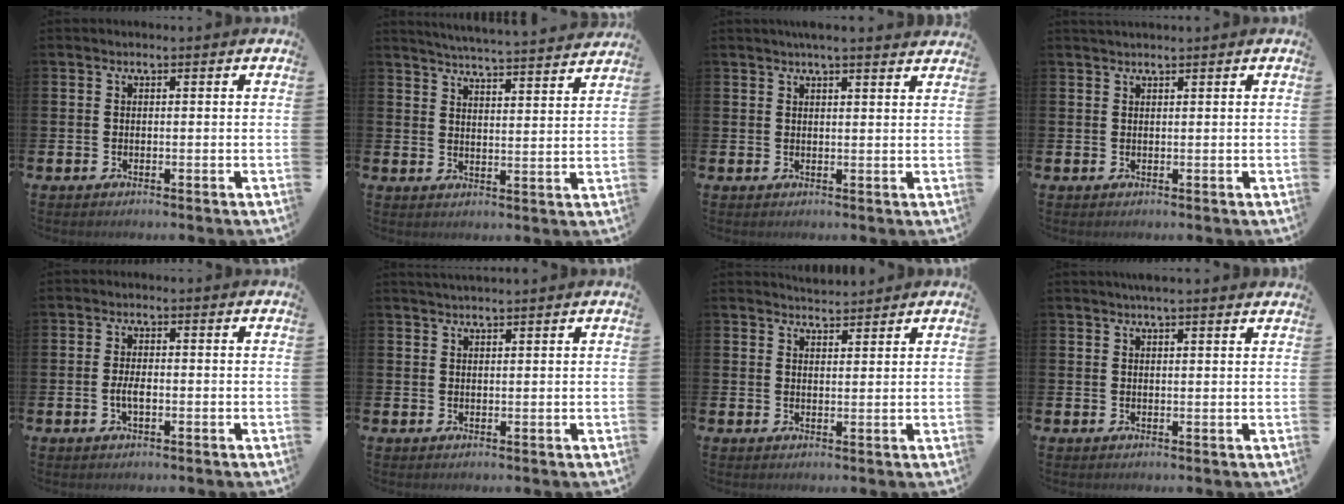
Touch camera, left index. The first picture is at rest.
{"total": 5.3, "force": [5.2, -0.5, 0.5], "torque": [-0.022, -0.041, 0.090]}
{"total": 3.0, "force": [2.9, -0.1, 0.7], "torque": [-0.014, -0.011, 0.051]}
{"total": 0.9, "force": [0.9, -0.1, 0.1], "torque": [0.000, -0.001, 0.016]}
{"total": 2.3, "force": [-0.5, 1.0, 2.0], "torque": [-0.034, 0.000, -0.010]}
{"total": 1.6, "force": [1.6, -0.1, 0.3], "torque": [-0.004, -0.004, 0.029]}
{"total": 3.6, "force": [3.6, 0.4, -0.2], "torque": [0.009, -0.022, 0.063]}
{"total": 2.3, "force": [2.2, 0.1, 0.7], "torque": [-0.005, -0.007, 0.037]}